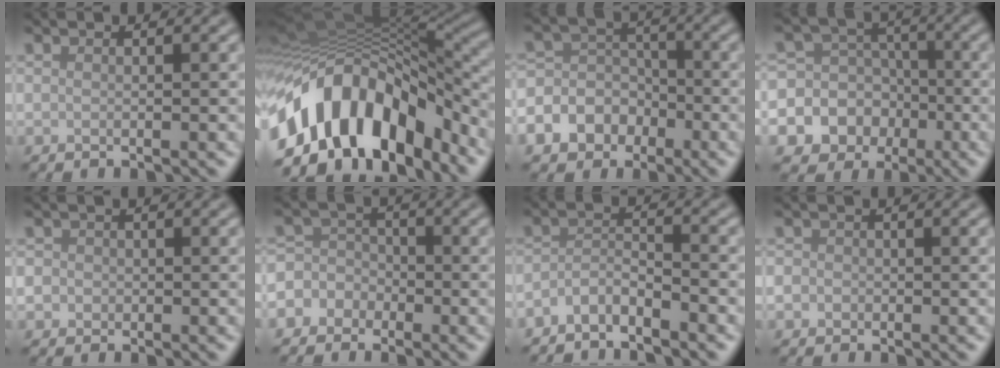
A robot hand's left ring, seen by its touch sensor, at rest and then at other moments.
{"total": 13.0, "force": [-6.2, 7.6, 8.5], "torque": [-0.150, 0.003, -0.107]}
{"total": 7.4, "force": [-3.5, 6.2, 2.1], "torque": [-0.031, 0.005, -0.075]}
{"total": 13.4, "force": [-4.6, 12.3, 3.0], "torque": [-0.089, -0.013, -0.090]}
{"total": 2.2, "force": [-0.1, 2.1, 0.6], "torque": [0.003, 0.006, -0.013]}
{"total": 4.2, "force": [-1.8, 3.7, 0.6], "torque": [0.014, 0.013, -0.052]}
{"total": 2.3, "force": [-2.1, 0.5, 0.9], "torque": [-0.019, 0.004, -0.047]}
{"total": 1.6, "force": [-0.3, 1.5, 0.5], "torque": [0.007, 0.001, -0.007]}